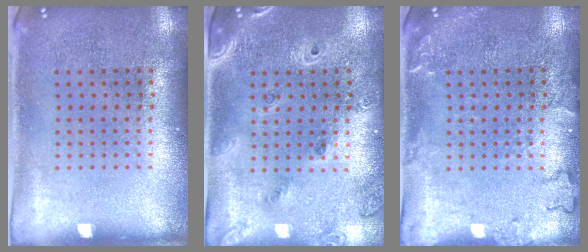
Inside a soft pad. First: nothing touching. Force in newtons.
{"total": 1.5, "press": 1.4, "slide": 0.6}
{"total": 1.9, "press": 1.9, "slide": 0.3}